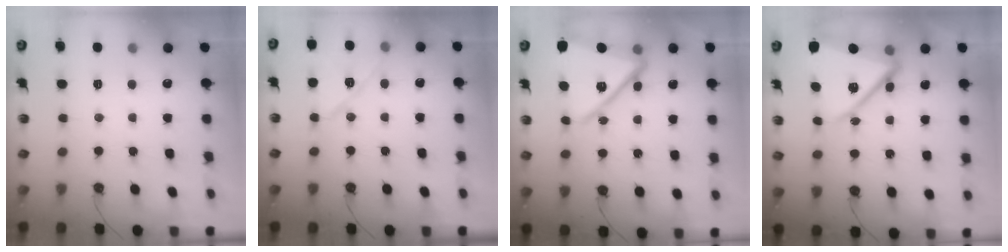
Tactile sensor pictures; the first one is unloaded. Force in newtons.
{"total": 10.8, "press": 10.7, "slide": 0.9}
{"total": 18.2, "press": 18.1, "slide": 1.4}
{"total": 16.9, "press": 16.9, "slide": 1.3}